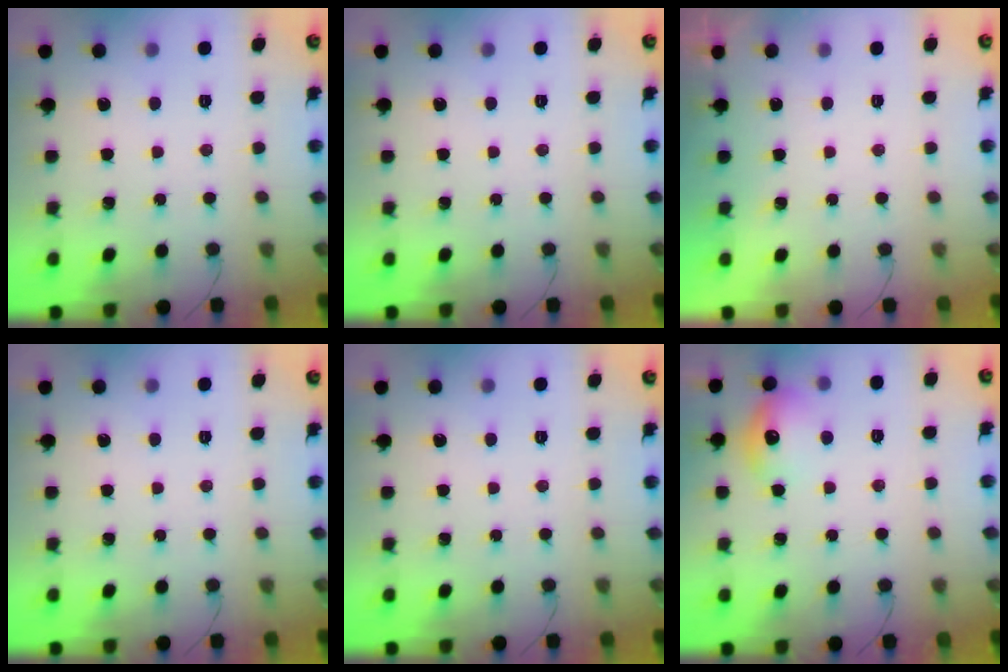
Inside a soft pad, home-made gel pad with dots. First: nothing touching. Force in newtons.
{"total": 0.0}
{"total": 0.6, "press": 0.2, "slide": 0.5}
{"total": 0.0}
{"total": 0.0}
{"total": 10.9, "press": 10.9, "slide": 0.8}